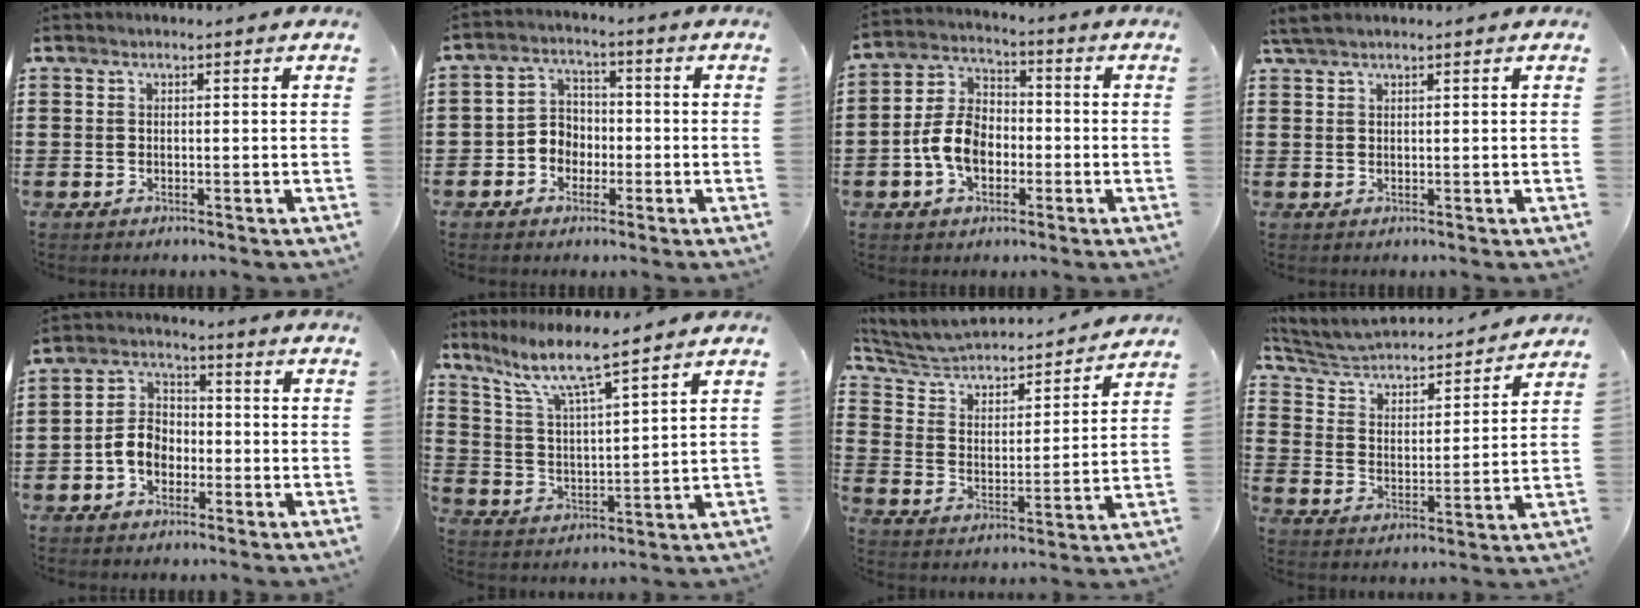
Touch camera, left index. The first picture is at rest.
{"total": 4.1, "force": [-2.0, 3.4, 1.2], "torque": [-0.035, 0.012, -0.044]}
{"total": 7.9, "force": [-2.3, 5.3, 5.4], "torque": [-0.130, 0.009, -0.050]}
{"total": 1.7, "force": [1.3, 0.2, 1.1], "torque": [-0.022, 0.000, 0.025]}
{"total": 5.5, "force": [-2.2, 4.0, 3.1], "torque": [-0.081, 0.008, -0.049]}
{"total": 6.6, "force": [5.5, 0.5, 3.7], "torque": [-0.095, -0.029, 0.089]}
{"total": 4.3, "force": [4.1, 1.3, 0.6], "torque": [-0.039, -0.036, 0.061]}
{"total": 3.9, "force": [3.6, 1.2, 0.8], "torque": [-0.039, -0.030, 0.052]}